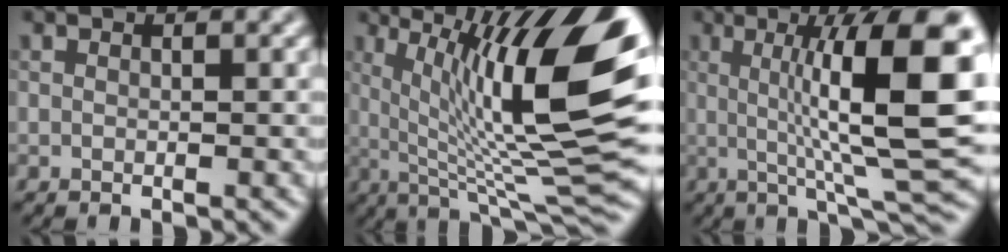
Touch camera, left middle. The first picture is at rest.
{"total": 15.5, "force": [3.4, 3.5, 14.7], "torque": [-0.210, 0.004, 0.059]}
{"total": 12.0, "force": [1.6, 2.2, 11.7], "torque": [-0.161, 0.006, 0.029]}